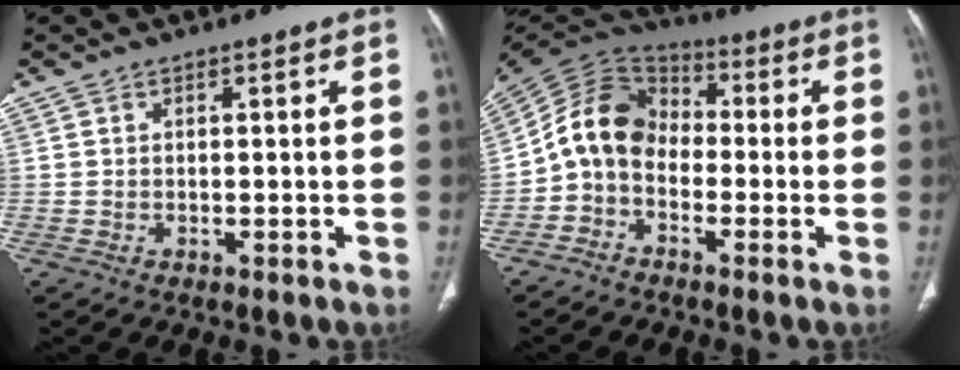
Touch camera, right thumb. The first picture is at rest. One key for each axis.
{"total": 10.9, "fx": -2.2, "fy": 8.4, "fz": 6.6, "tx": -0.114, "ty": 0.053, "tz": -0.060}